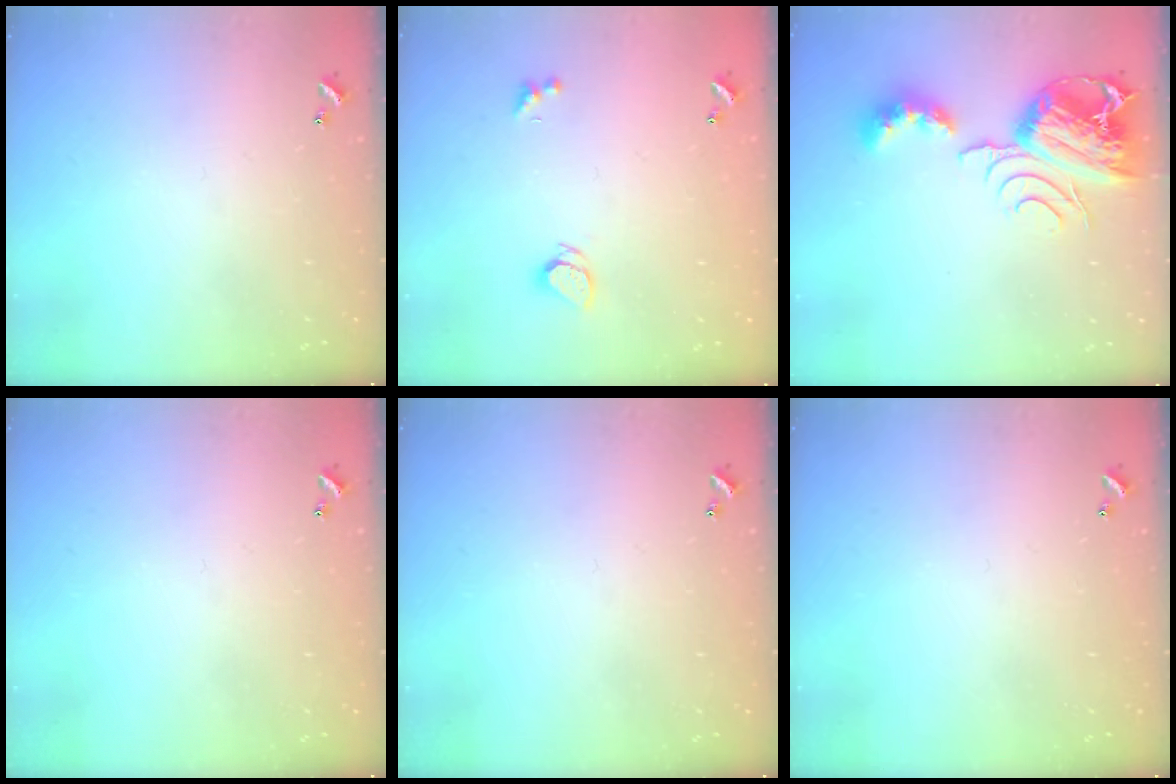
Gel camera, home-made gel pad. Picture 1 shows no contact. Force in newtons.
{"total": 1.9, "press": 1.8, "slide": 0.3}
{"total": 12.2, "press": 12.1, "slide": 1.4}
{"total": 0.0}
{"total": 0.0}
{"total": 0.0}